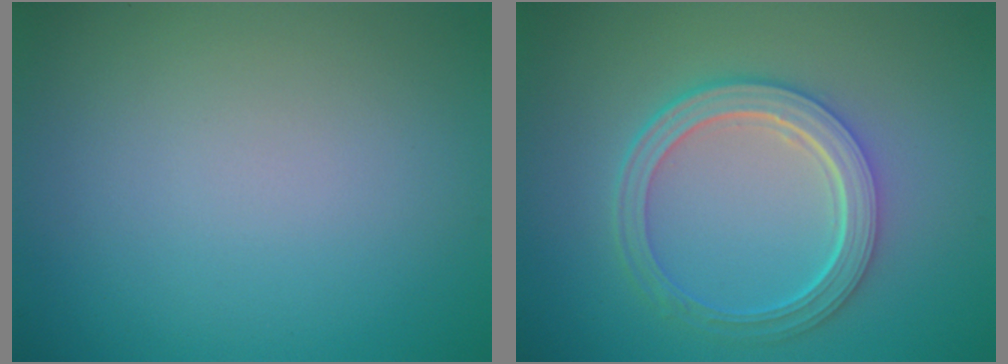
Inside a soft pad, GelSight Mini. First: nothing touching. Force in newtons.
{"total": 5.2, "press": 3.9, "slide": 3.5}